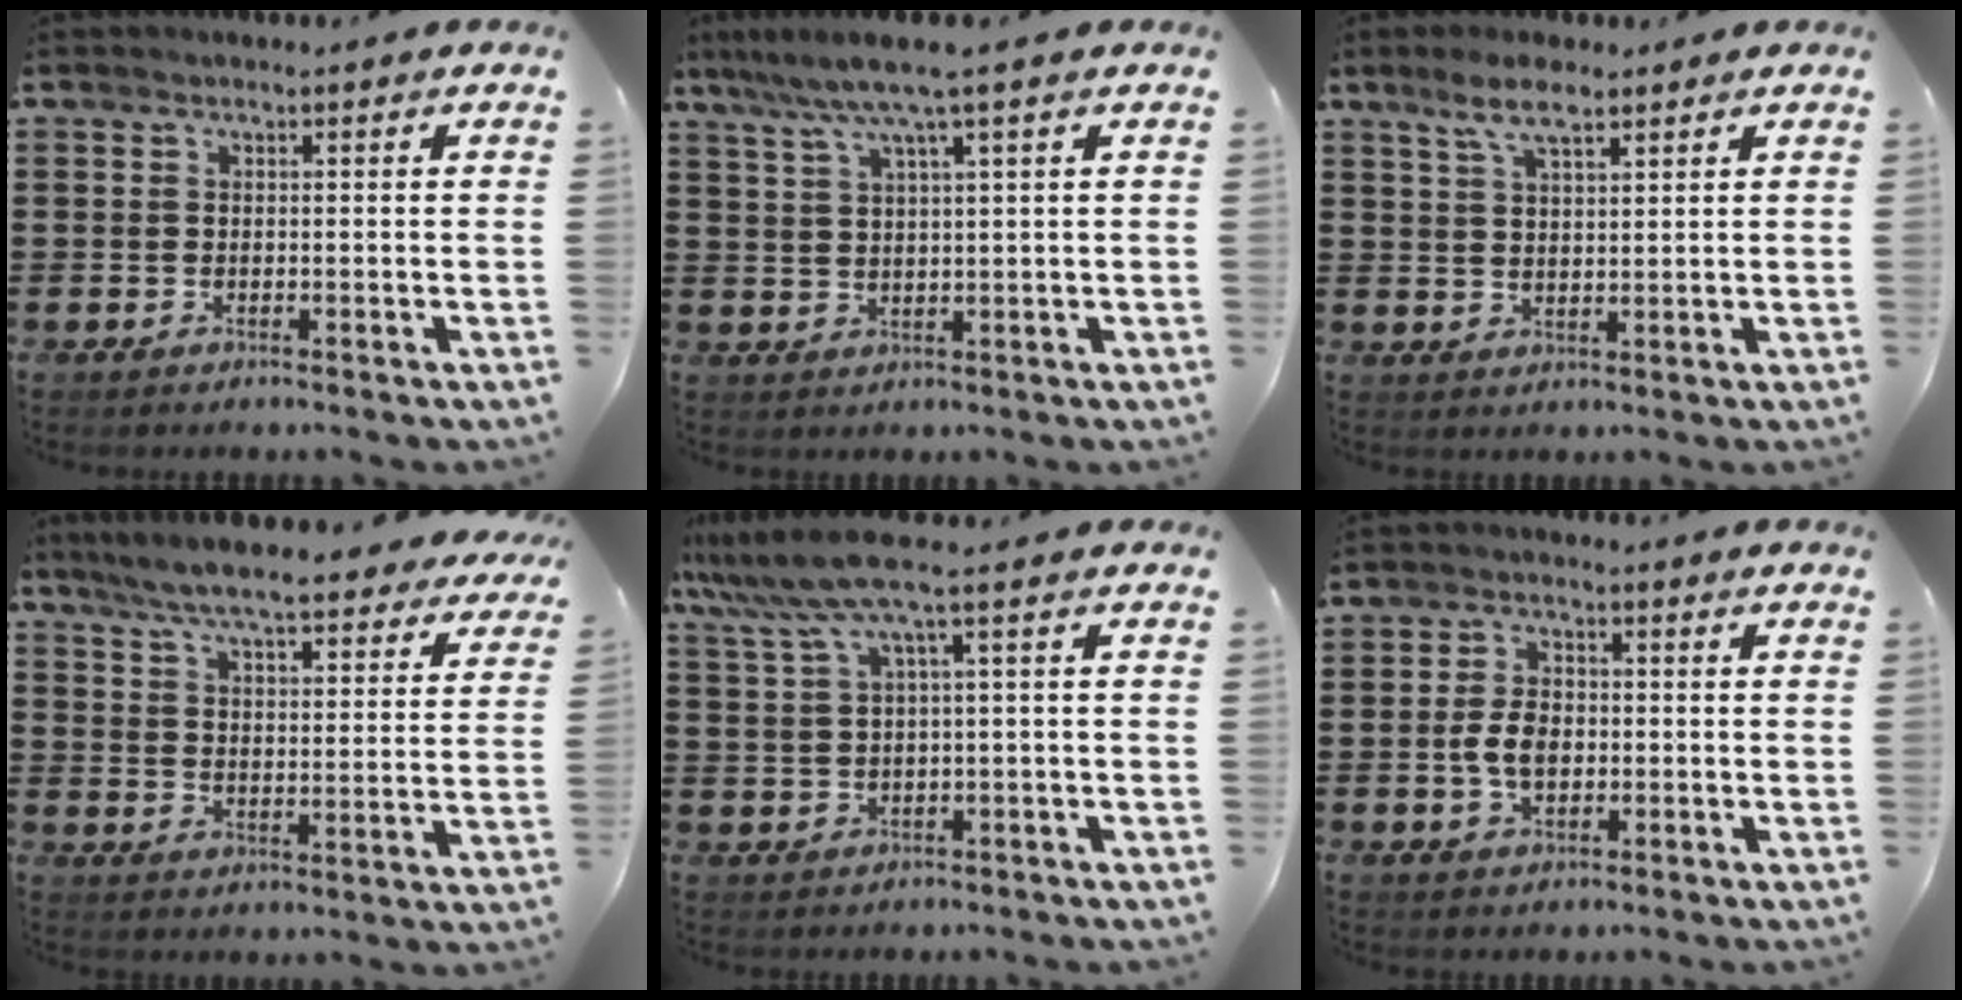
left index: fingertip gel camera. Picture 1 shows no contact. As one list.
[{"total": 5.8, "force": [3.6, -0.1, 4.6], "torque": [-0.097, -0.005, 0.059]}, {"total": 5.2, "force": [3.4, 1.5, 3.7], "torque": [-0.078, 0.005, 0.060]}, {"total": 7.3, "force": [6.8, -0.2, 2.8], "torque": [-0.084, -0.042, 0.117]}, {"total": 6.4, "force": [2.9, -0.3, 5.7], "torque": [-0.141, -0.021, 0.043]}, {"total": 4.9, "force": [-0.6, 2.9, 3.9], "torque": [-0.086, 0.002, -0.015]}]